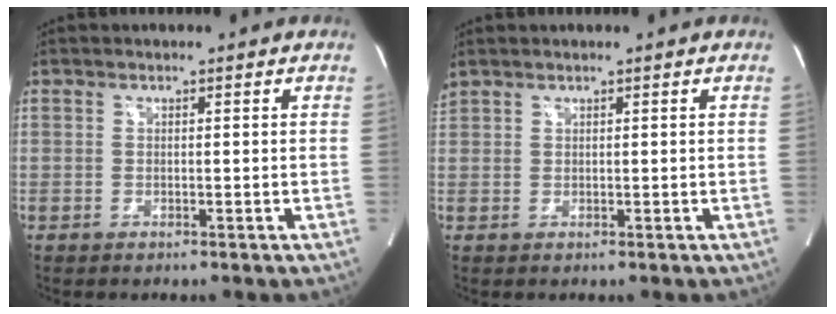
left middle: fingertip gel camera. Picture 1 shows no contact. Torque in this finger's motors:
{"motor_torque": [0.39, -0.39, 0.10, 0.04]}